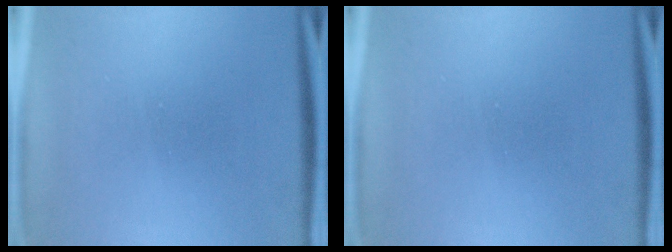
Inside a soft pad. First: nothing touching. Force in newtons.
{"total": 0.0}